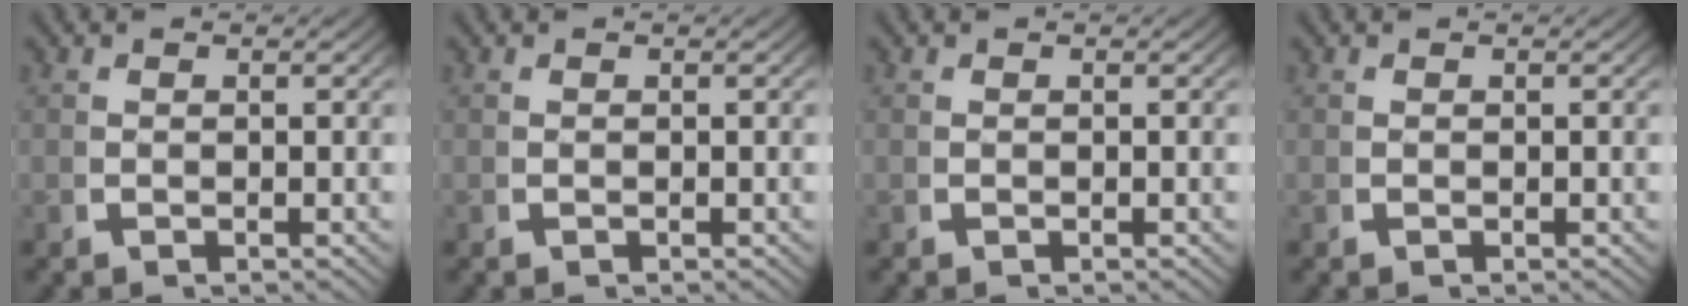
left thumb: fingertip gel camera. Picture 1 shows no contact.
{"total": 0.0}
{"total": 0.0}
{"total": 0.0}